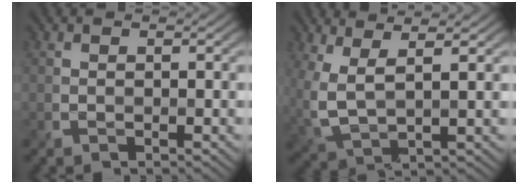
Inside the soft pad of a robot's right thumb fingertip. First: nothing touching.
{"total": 5.8, "force": [2.8, 1.9, 4.7], "torque": [-0.130, -0.002, 0.060]}